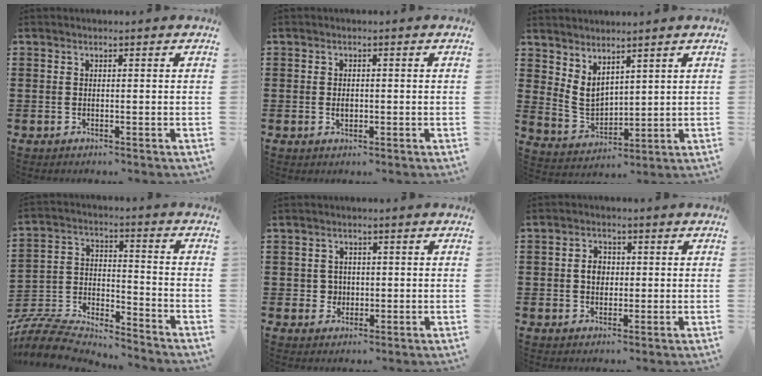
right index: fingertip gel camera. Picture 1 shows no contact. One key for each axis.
{"total": 1.5, "fx": -0.2, "fy": 0.9, "fz": 1.2, "tx": -0.023, "ty": 0.004, "tz": -0.005}
{"total": 4.3, "fx": 3.1, "fy": 2.4, "fz": 1.7, "tx": -0.047, "ty": -0.008, "tz": 0.061}
{"total": 7.7, "fx": -7.4, "fy": 1.6, "fz": 1.3, "tx": -0.045, "ty": -0.001, "tz": -0.153}
{"total": 2.6, "fx": -0.1, "fy": 2.4, "fz": 0.9, "tx": -0.025, "ty": 0.009, "tz": -0.005}
{"total": 3.1, "fx": 0.0, "fy": 2.4, "fz": 2.0, "tx": -0.043, "ty": 0.009, "tz": -0.002}